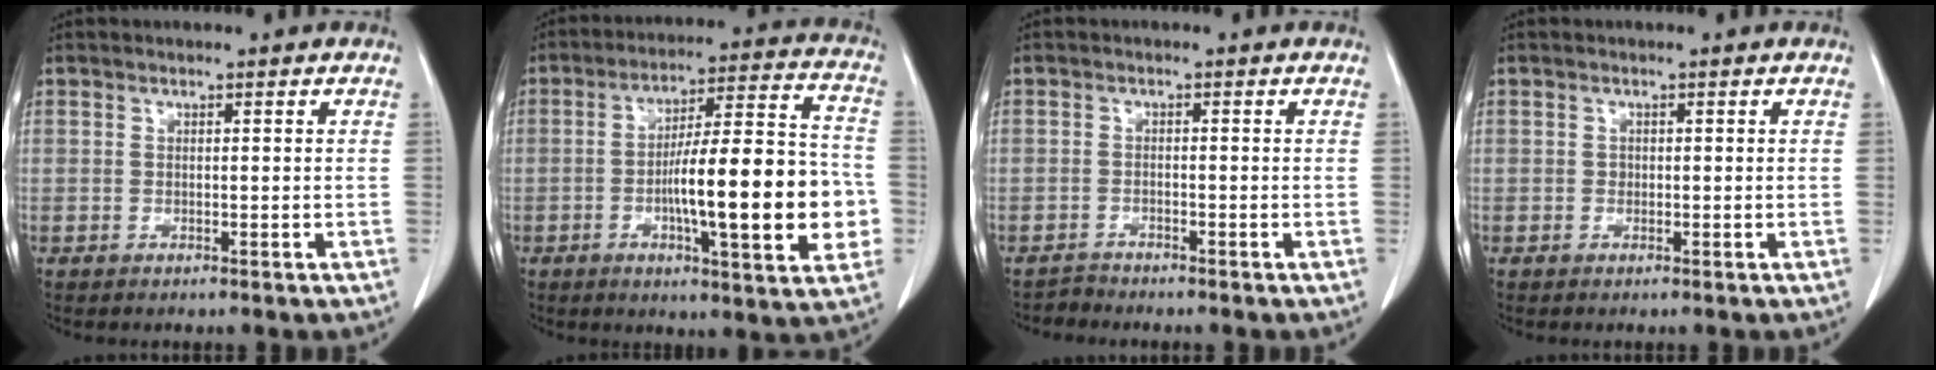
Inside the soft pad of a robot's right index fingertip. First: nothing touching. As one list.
[{"total": 19.1, "force": [-3.7, 3.2, 18.5], "torque": [-0.265, 0.020, -0.051]}, {"total": 1.4, "force": [-1.4, 0.0, -0.5], "torque": [0.013, -0.005, -0.026]}, {"total": 0.5, "force": [0.0, 0.5, 0.2], "torque": [0.001, 0.002, -0.001]}]